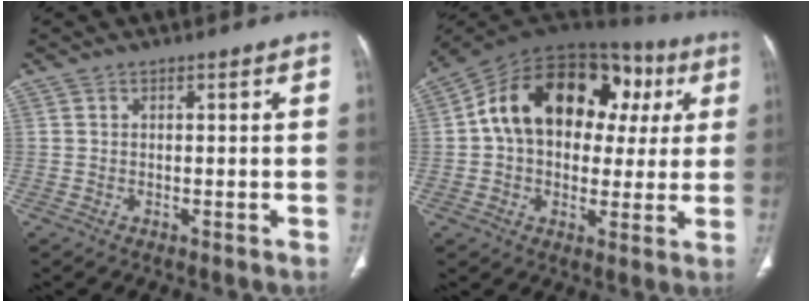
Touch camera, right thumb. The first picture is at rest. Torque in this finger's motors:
{"motor_torque": [2.36, 2.65, 0.76, -0.20, 0.47]}